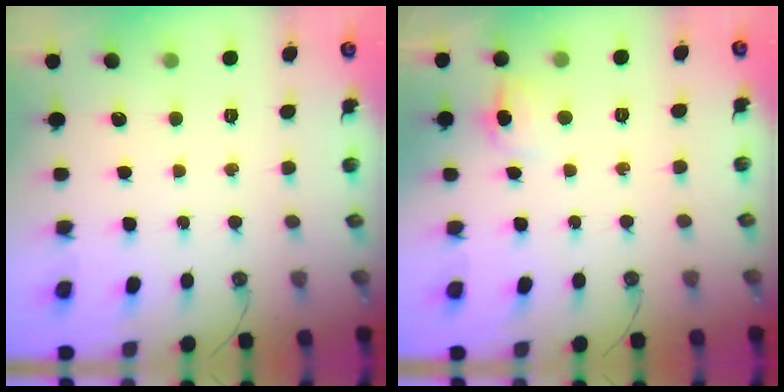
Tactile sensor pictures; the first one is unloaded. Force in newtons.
{"total": 4.7, "press": 4.5, "slide": 1.5}